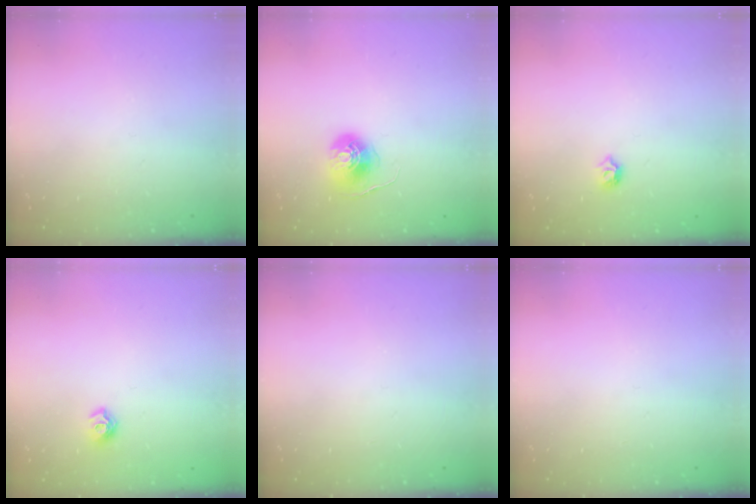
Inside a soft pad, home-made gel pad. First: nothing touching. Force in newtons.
{"total": 7.7, "press": 7.7, "slide": 0.4}
{"total": 4.8, "press": 4.7, "slide": 1.0}
{"total": 7.2, "press": 7.1, "slide": 0.7}
{"total": 0.0}
{"total": 0.0}